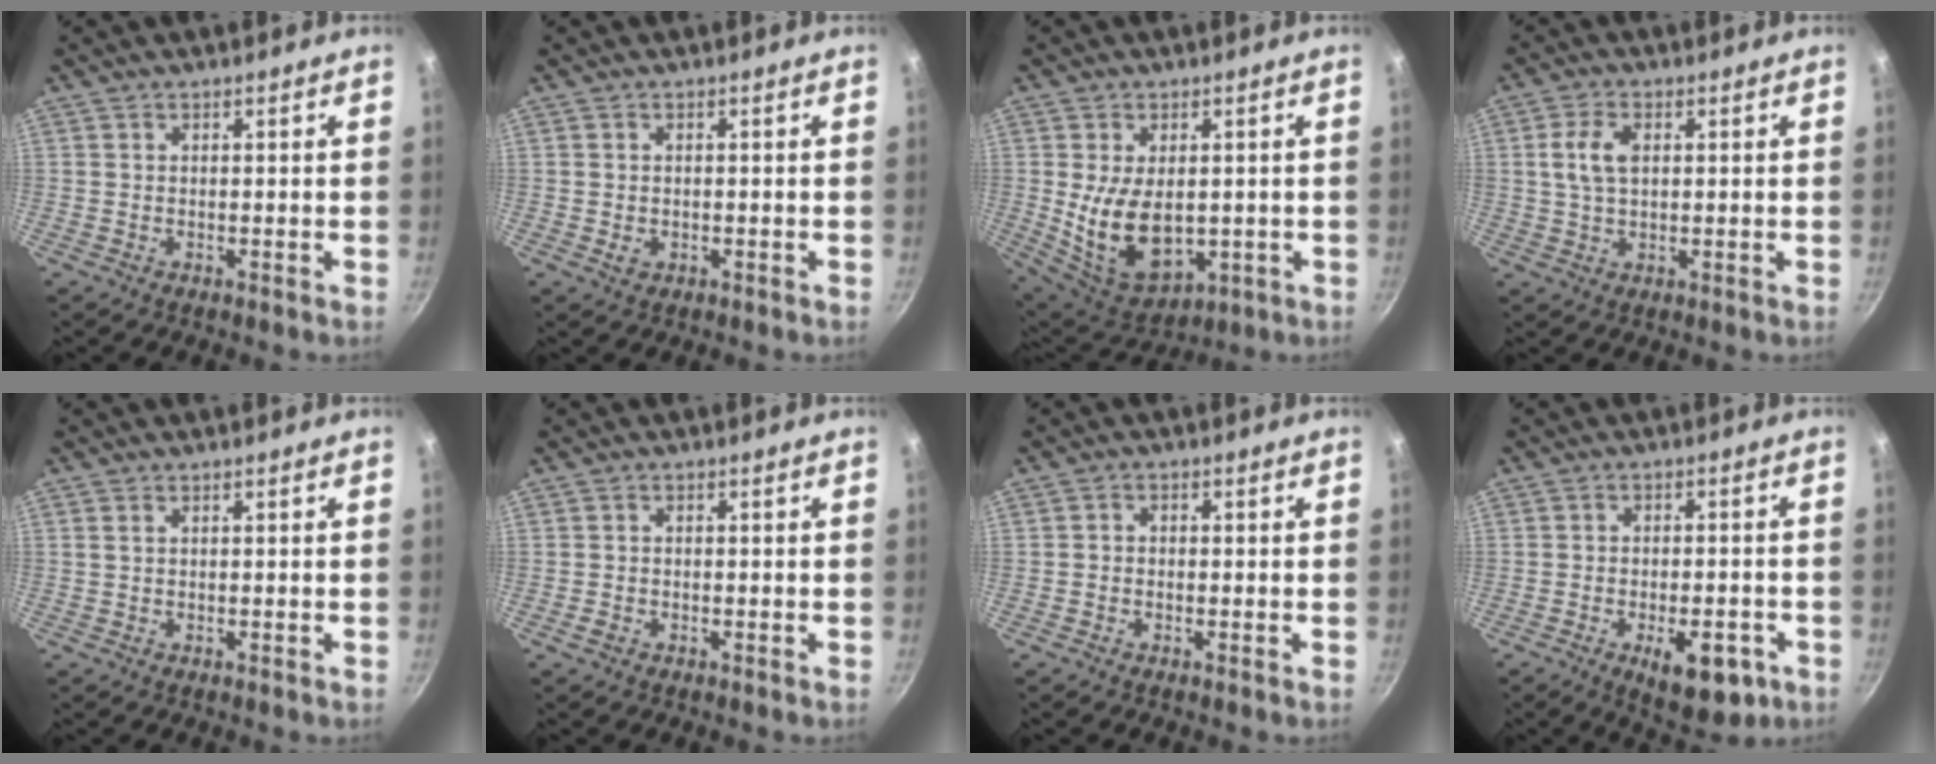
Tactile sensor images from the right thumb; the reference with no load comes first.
{"total": 1.5, "force": [-0.3, 1.2, 0.7], "torque": [-0.012, -0.001, -0.002]}
{"total": 13.4, "force": [-0.3, 8.4, 10.4], "torque": [-0.163, -0.022, 0.021]}
{"total": 5.9, "force": [1.2, 3.4, 4.7], "torque": [-0.088, 0.005, 0.021]}
{"total": 0.5, "force": [0.2, 0.2, 0.4], "torque": [-0.009, 0.001, 0.005]}
{"total": 1.4, "force": [-0.8, 0.9, 0.6], "torque": [-0.013, 0.006, -0.015]}
{"total": 1.2, "force": [-0.6, 0.9, 0.6], "torque": [-0.012, 0.005, -0.015]}
{"total": 10.9, "force": [-4.6, 5.3, 8.4], "torque": [-0.086, 0.015, -0.052]}